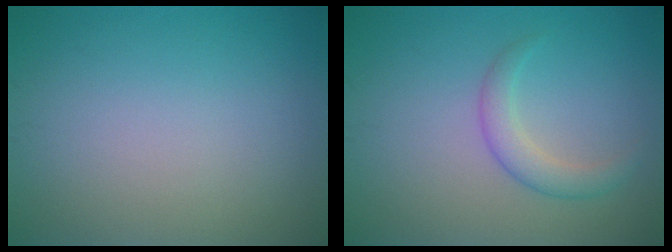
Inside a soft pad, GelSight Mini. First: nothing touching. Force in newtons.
{"total": 2.3, "press": 2.3, "slide": 0.0}